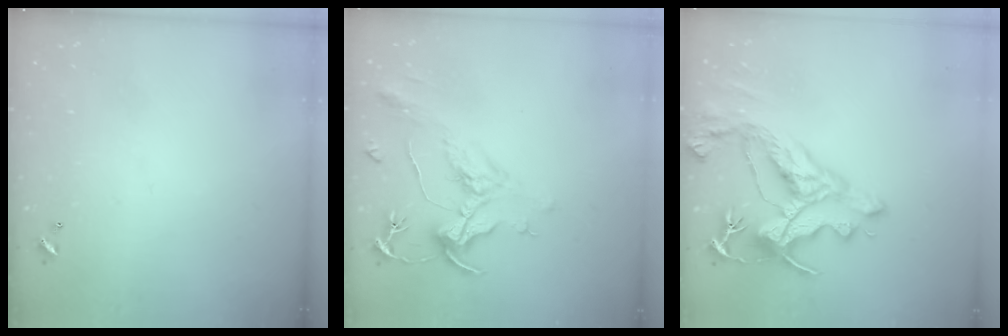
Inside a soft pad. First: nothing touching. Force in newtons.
{"total": 2.1, "press": 1.6, "slide": 1.4}
{"total": 10.7, "press": 10.5, "slide": 2.2}